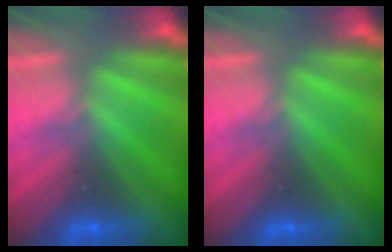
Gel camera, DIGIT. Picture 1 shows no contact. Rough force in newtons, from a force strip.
{"total": 0.0}